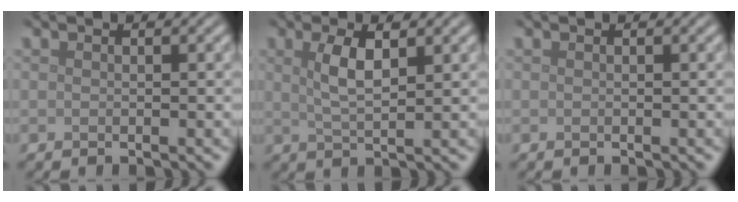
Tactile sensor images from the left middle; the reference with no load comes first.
{"total": 3.3, "force": [1.2, 1.0, 2.9], "torque": [-0.057, 0.003, 0.023]}
{"total": 0.0}